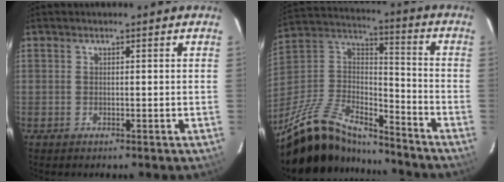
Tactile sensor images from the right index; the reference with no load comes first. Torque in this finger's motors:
{"motor_torque": [1.04, -1.10, 0.60, 0.06]}